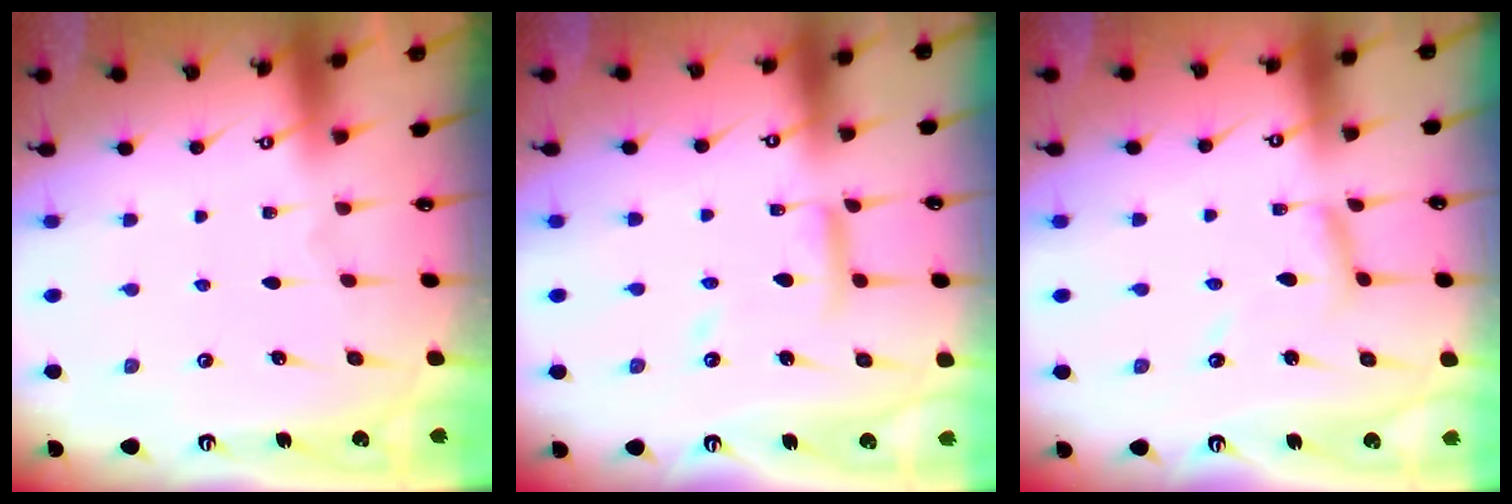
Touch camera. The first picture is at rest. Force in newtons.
{"total": 10.2, "press": 10.2, "slide": 0.8}
{"total": 6.6, "press": 6.6, "slide": 0.1}